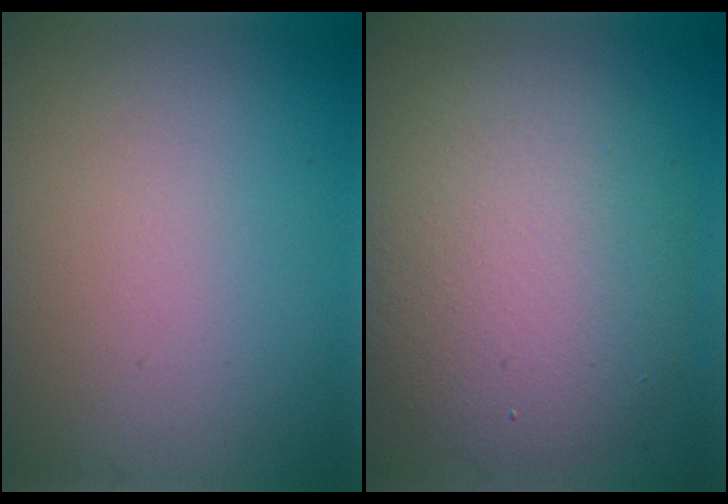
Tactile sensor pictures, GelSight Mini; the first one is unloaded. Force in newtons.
{"total": 8.3, "press": 8.3, "slide": 0.4}